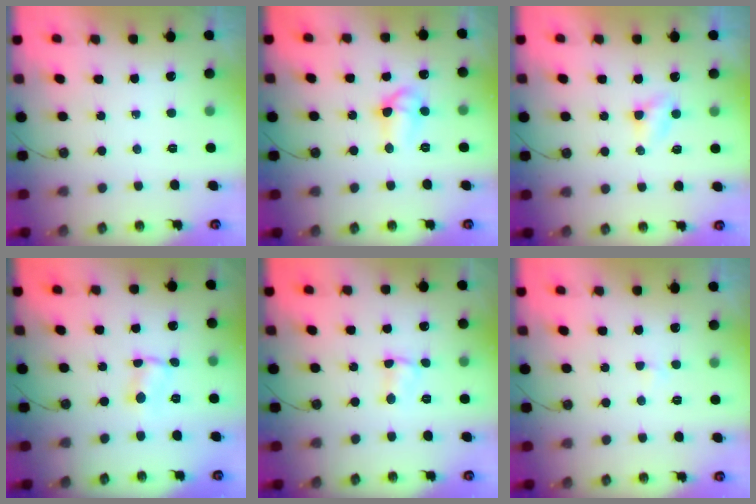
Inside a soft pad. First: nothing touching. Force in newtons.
{"total": 8.2, "press": 8.2, "slide": 0.9}
{"total": 2.7, "press": 2.7, "slide": 0.3}
{"total": 1.0, "press": 1.0, "slide": 0.2}
{"total": 2.2, "press": 2.2, "slide": 0.4}
{"total": 2.3, "press": 2.3, "slide": 0.4}